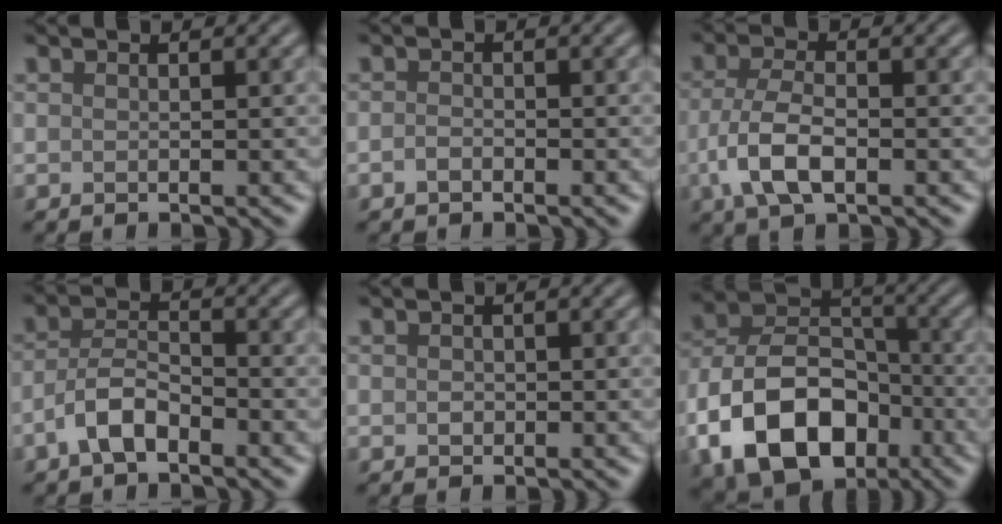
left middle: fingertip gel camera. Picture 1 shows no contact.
{"total": 1.0, "force": [-0.6, 0.6, 0.5], "torque": [-0.013, 0.001, -0.014]}
{"total": 4.8, "force": [-1.6, 2.3, 3.9], "torque": [-0.087, -0.001, -0.036]}
{"total": 3.7, "force": [-2.1, 1.6, 2.6], "torque": [-0.050, 0.010, -0.047]}
{"total": 0.7, "force": [0.0, 0.6, 0.3], "torque": [-0.005, -0.002, -0.003]}
{"total": 12.3, "force": [-4.9, 8.3, 7.6], "torque": [-0.150, 0.000, -0.098]}